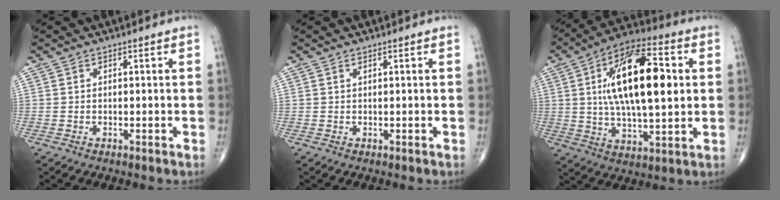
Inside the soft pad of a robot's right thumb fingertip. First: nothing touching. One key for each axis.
{"total": 0.0}
{"total": 21.3, "fx": 3.7, "fy": 9.0, "fz": 19.0, "tx": -0.309, "ty": 0.008, "tz": 0.056}